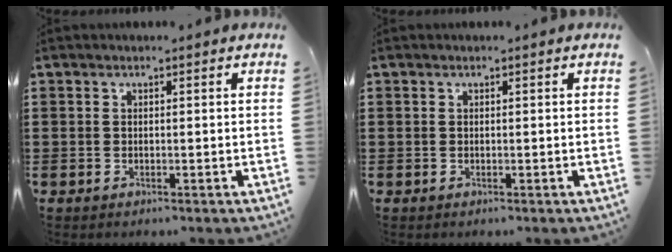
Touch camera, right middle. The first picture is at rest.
{"total": 0.0}